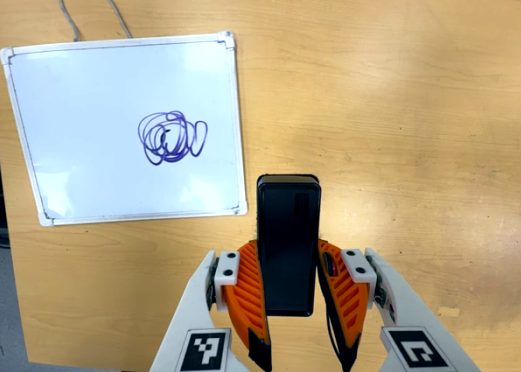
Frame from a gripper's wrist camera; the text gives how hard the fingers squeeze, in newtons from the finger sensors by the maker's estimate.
{"total": 5.3, "left": 3.6, "right": 7.0}